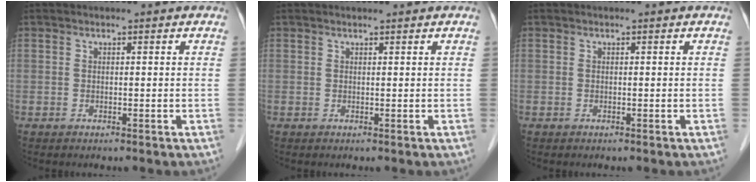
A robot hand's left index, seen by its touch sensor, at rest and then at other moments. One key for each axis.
{"total": 1.4, "fx": 1.3, "fy": 0.0, "fz": 0.5, "tx": -0.006, "ty": 0.013, "tz": 0.022}
{"total": 0.0}